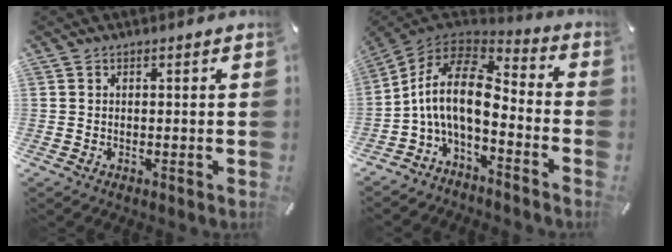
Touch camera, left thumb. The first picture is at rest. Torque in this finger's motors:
{"motor_torque": [-0.21, 2.02, 1.51, 1.26, 0.49]}